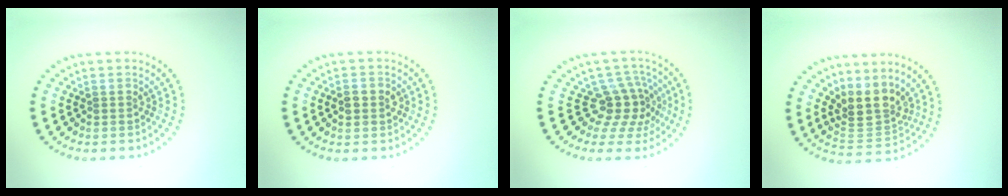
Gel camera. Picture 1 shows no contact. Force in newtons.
{"total": 1.8, "press": 1.8, "slide": 0.1}
{"total": 3.8, "press": 2.7, "slide": 2.7}
{"total": 3.8, "press": 2.9, "slide": 2.4}